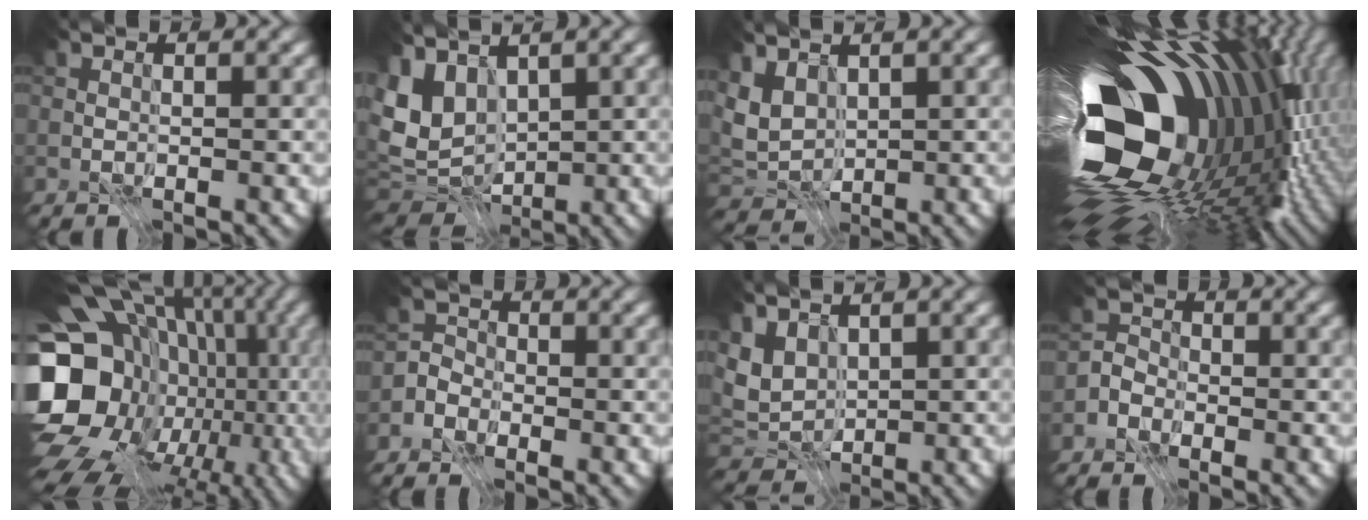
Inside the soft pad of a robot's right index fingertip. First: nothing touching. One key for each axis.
{"total": 9.1, "fx": 1.5, "fy": 6.5, "fz": 6.1, "tx": -0.134, "ty": 0.007, "tz": 0.051}
{"total": 3.3, "fx": 1.1, "fy": 2.2, "fz": 2.2, "tx": -0.051, "ty": 0.000, "tz": 0.018}
{"total": 19.8, "fx": -1.4, "fy": 11.4, "fz": 16.1, "tx": -0.311, "ty": -0.051, "tz": -0.014}
{"total": 21.6, "fx": -4.5, "fy": 17.6, "fz": 11.8, "tx": -0.209, "ty": 0.016, "tz": -0.104}
{"total": 3.3, "fx": -2.3, "fy": 2.4, "fz": 0.3, "tx": 0.023, "ty": 0.005, "tz": -0.058}
{"total": 3.8, "fx": 1.3, "fy": 2.5, "fz": 2.5, "tx": -0.057, "ty": 0.001, "tz": 0.022}
{"total": 2.6, "fx": -2.0, "fy": 1.7, "fz": 0.3, "tx": 0.021, "ty": 0.007, "tz": -0.049}